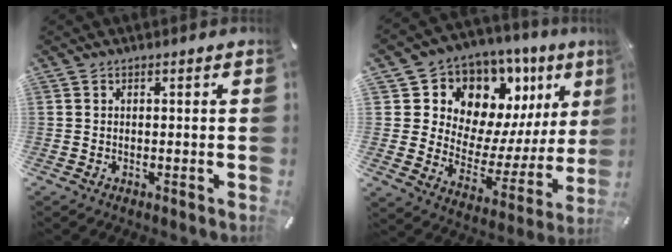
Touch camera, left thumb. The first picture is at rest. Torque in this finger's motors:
{"motor_torque": [2.15, 1.78, 1.87, -0.90, 0.07]}